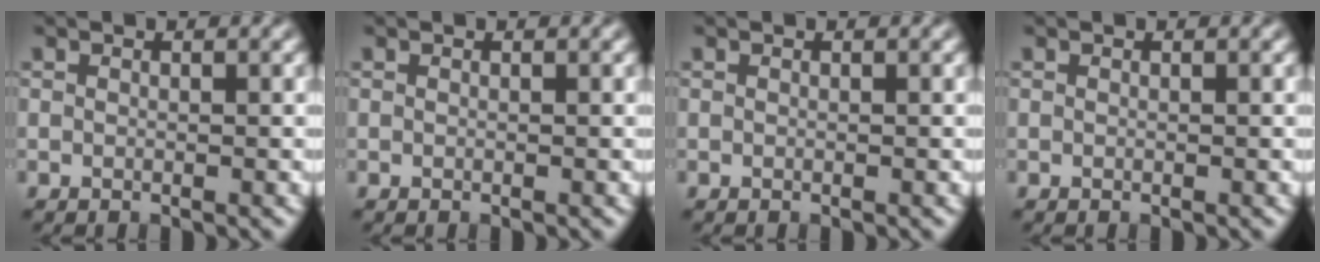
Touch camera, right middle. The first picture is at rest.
{"total": 0.0}
{"total": 0.0}
{"total": 0.0}